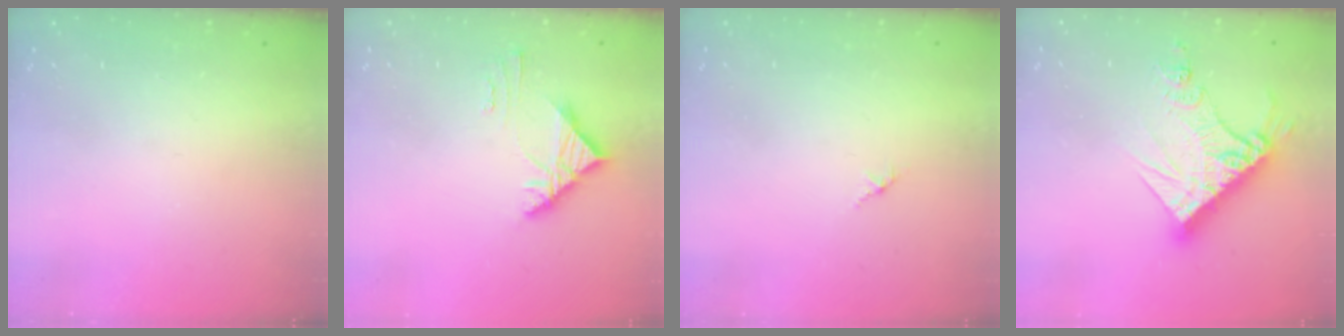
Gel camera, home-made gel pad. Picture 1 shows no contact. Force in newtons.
{"total": 4.3, "press": 4.3, "slide": 0.5}
{"total": 1.4, "press": 1.4, "slide": 0.4}
{"total": 14.5, "press": 14.4, "slide": 1.8}